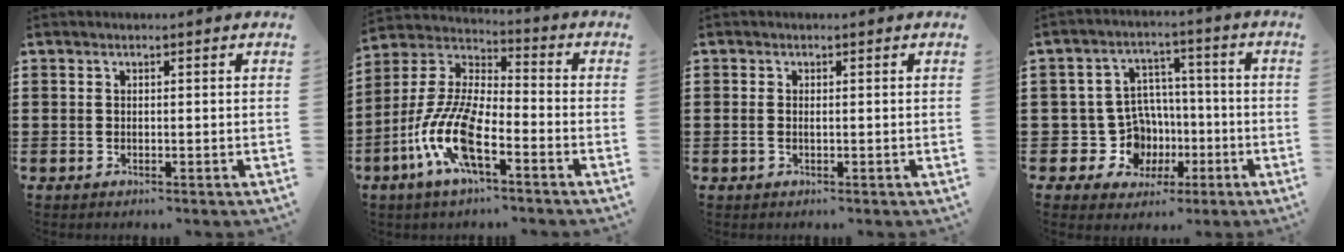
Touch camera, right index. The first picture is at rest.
{"total": 11.9, "force": [-5.6, 3.9, 9.8], "torque": [-0.244, -0.014, -0.116]}
{"total": 0.8, "force": [0.0, 0.3, 0.8], "torque": [-0.016, 0.000, -0.001]}
{"total": 9.2, "force": [-1.5, 8.2, 3.9], "torque": [-0.104, 0.007, -0.017]}